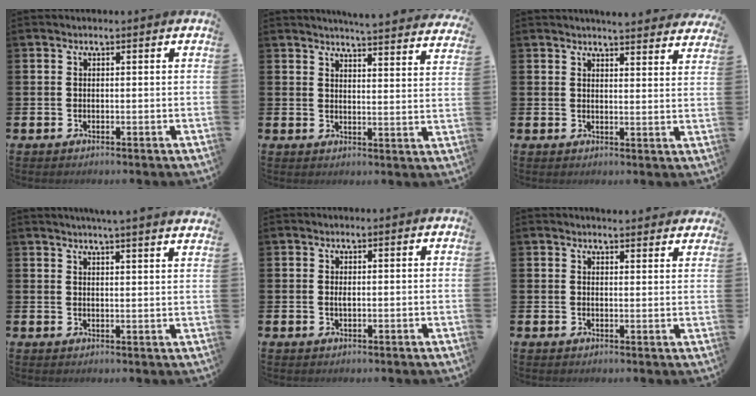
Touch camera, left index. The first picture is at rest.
{"total": 5.0, "force": [4.9, -0.5, 0.4], "torque": [-0.010, -0.037, 0.085]}
{"total": 4.1, "force": [4.1, -0.2, 0.0], "torque": [0.003, -0.028, 0.073]}
{"total": 4.0, "force": [3.8, -1.1, 0.3], "torque": [-0.008, -0.024, 0.068]}
{"total": 0.6, "force": [0.2, 0.1, 0.5], "torque": [-0.009, -0.001, 0.003]}
{"total": 2.8, "force": [2.8, 0.1, -0.2], "torque": [0.010, -0.021, 0.048]}